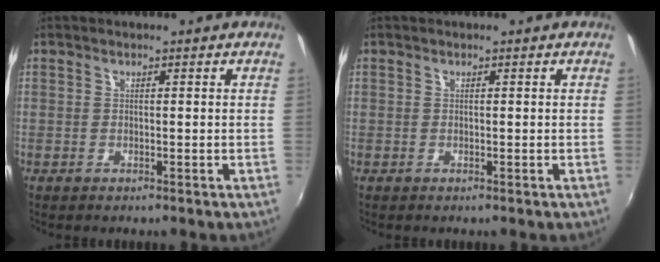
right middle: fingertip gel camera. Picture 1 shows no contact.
{"total": 0.0}